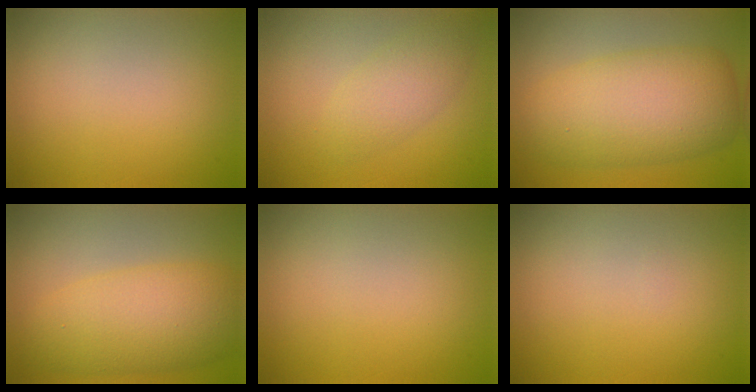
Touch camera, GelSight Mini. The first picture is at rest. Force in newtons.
{"total": 2.8, "press": 2.8, "slide": 0.2}
{"total": 8.5, "press": 8.5, "slide": 0.3}
{"total": 6.7, "press": 6.7, "slide": 0.1}
{"total": 0.0}
{"total": 0.0}